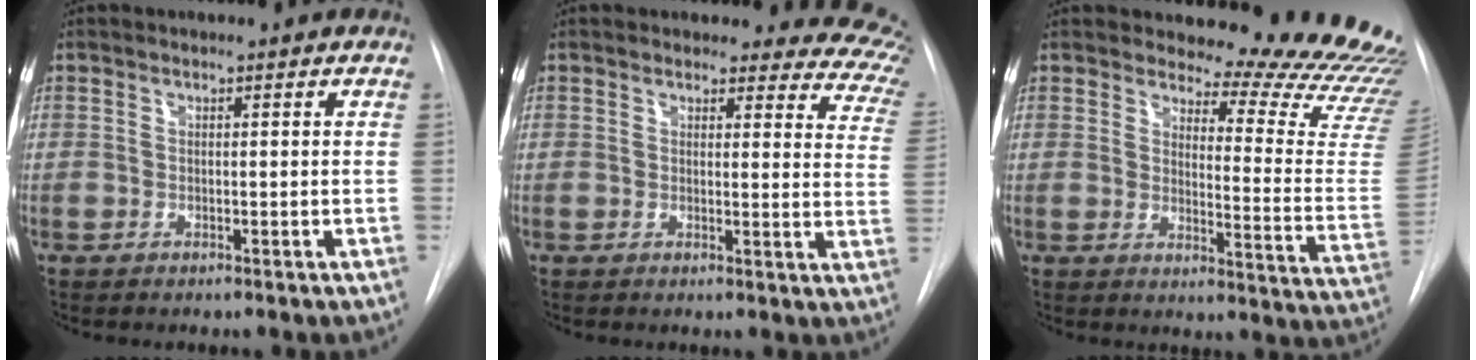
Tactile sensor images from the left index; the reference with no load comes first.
{"total": 12.1, "force": [11.3, 3.9, 2.1], "torque": [0.029, -0.076, 0.074]}
{"total": 20.0, "force": [19.5, 1.8, 3.7], "torque": [-0.026, -0.170, 0.202]}